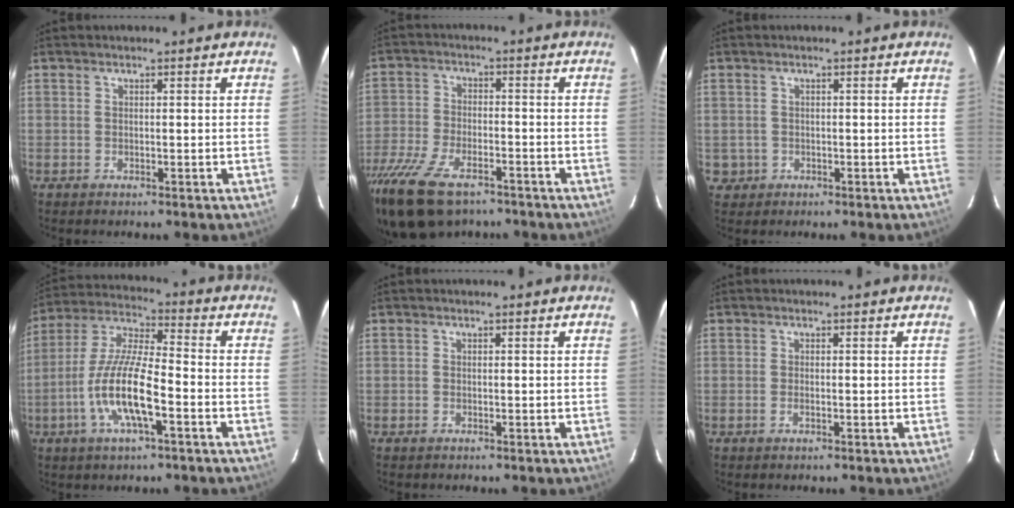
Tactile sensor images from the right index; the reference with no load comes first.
{"total": 17.1, "force": [-12.1, 7.4, 9.4], "torque": [-0.226, -0.039, -0.223]}
{"total": 2.6, "force": [-0.4, 2.6, 0.3], "torque": [-0.006, 0.005, 0.000]}
{"total": 13.2, "force": [-4.9, 2.9, 11.9], "torque": [-0.246, -0.003, -0.097]}
{"total": 0.7, "force": [-0.4, 0.5, 0.0], "torque": [0.001, 0.002, -0.007]}
{"total": 0.8, "force": [-0.4, 0.3, 0.7], "torque": [-0.015, 0.001, -0.007]}